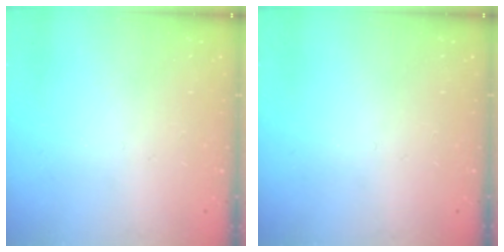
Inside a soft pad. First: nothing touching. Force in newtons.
{"total": 0.0}